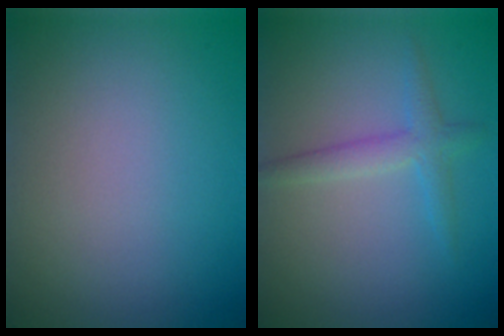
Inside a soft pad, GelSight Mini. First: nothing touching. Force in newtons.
{"total": 2.3, "press": 2.3, "slide": 0.1}